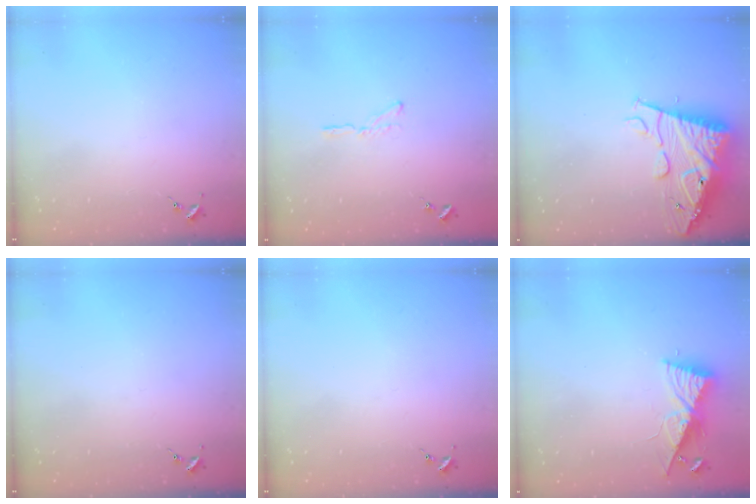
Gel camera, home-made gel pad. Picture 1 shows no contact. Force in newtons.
{"total": 4.1, "press": 4.1, "slide": 0.4}
{"total": 17.8, "press": 17.7, "slide": 1.6}
{"total": 0.0}
{"total": 0.0}
{"total": 9.3, "press": 9.3, "slide": 0.8}